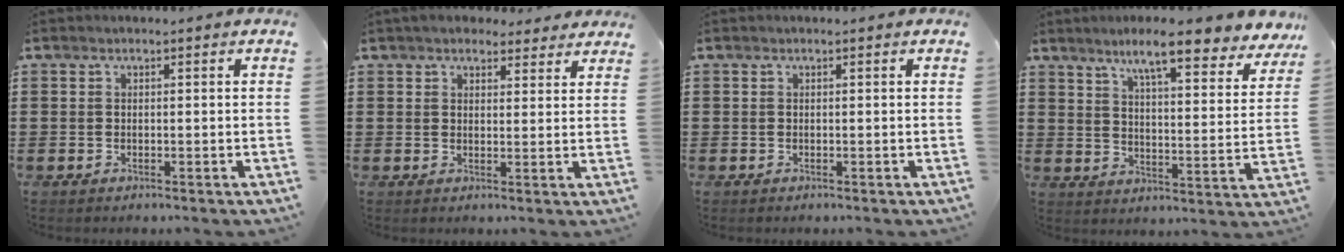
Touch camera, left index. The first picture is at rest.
{"total": 3.8, "force": [3.3, 1.7, 1.0], "torque": [-0.029, -0.002, 0.062]}
{"total": 0.0}
{"total": 9.2, "force": [7.4, 0.7, 5.4], "torque": [-0.105, -0.041, 0.121]}